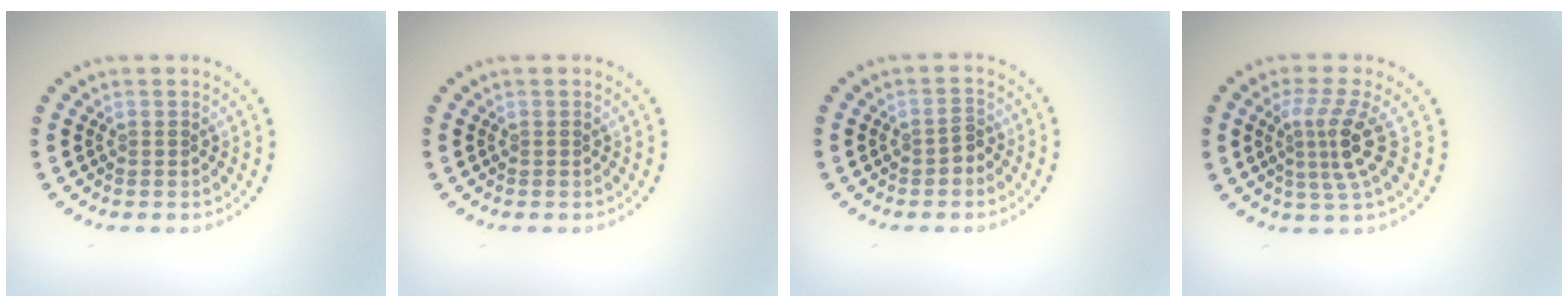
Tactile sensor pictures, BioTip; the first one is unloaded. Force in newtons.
{"total": 0.0}
{"total": 1.2, "press": 1.1, "slide": 0.4}
{"total": 3.6, "press": 2.5, "slide": 2.6}